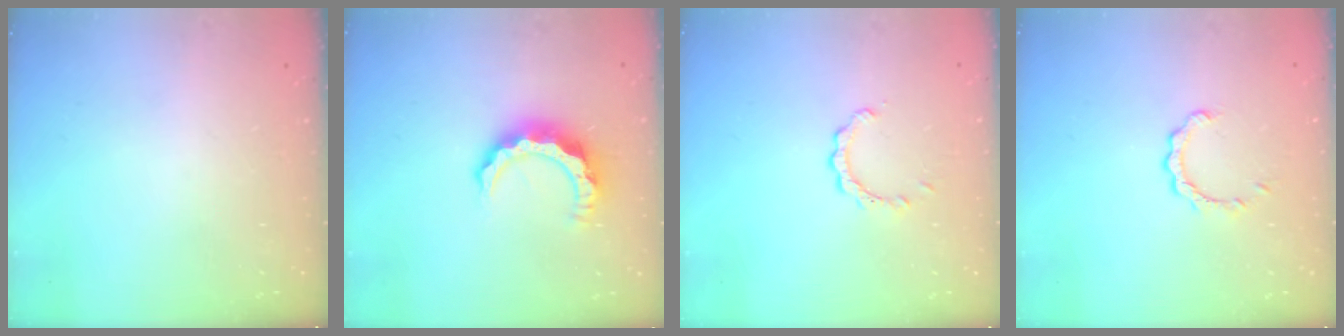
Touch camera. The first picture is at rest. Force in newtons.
{"total": 9.9, "press": 9.8, "slide": 1.1}
{"total": 2.3, "press": 2.3, "slide": 0.3}
{"total": 2.7, "press": 2.6, "slide": 0.2}